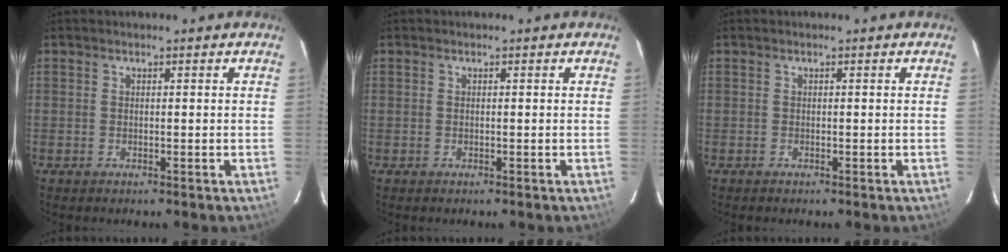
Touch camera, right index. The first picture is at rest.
{"total": 0.0}
{"total": 0.0}